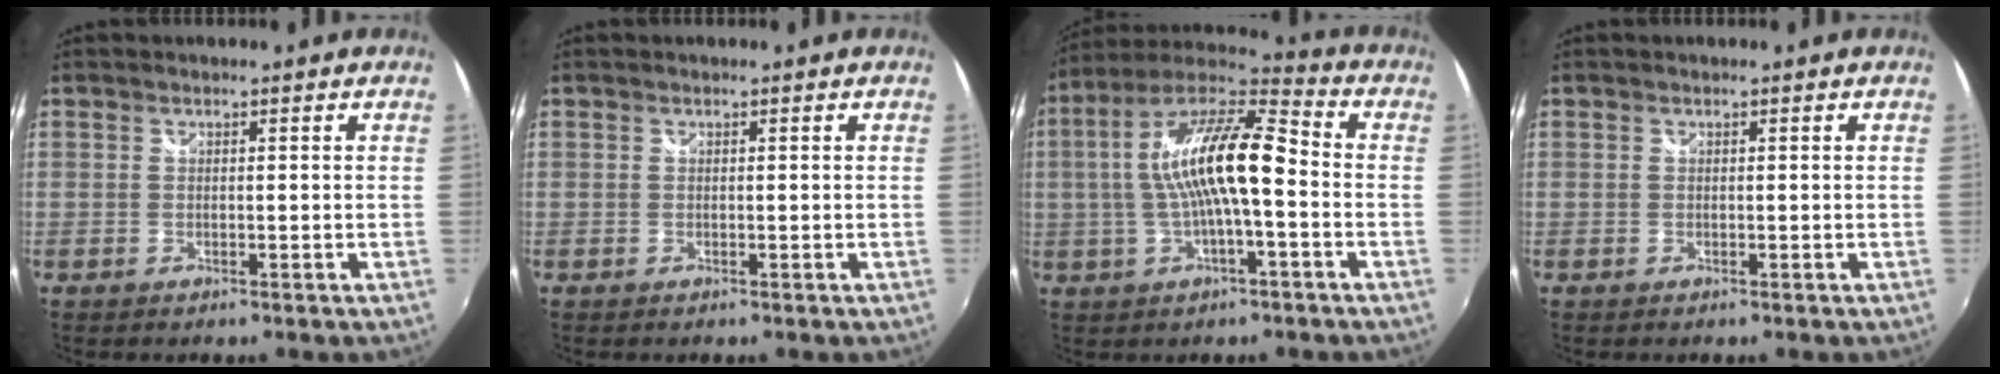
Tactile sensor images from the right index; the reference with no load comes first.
{"total": 0.0}
{"total": 15.3, "force": [-0.9, 3.7, 14.8], "torque": [-0.275, 0.017, -0.021]}
{"total": 0.0}